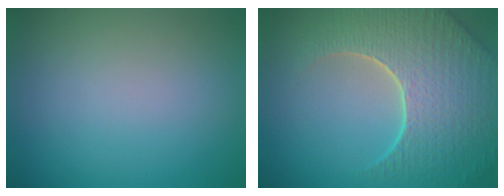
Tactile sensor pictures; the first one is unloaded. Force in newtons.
{"total": 8.8, "press": 6.1, "slide": 6.4}